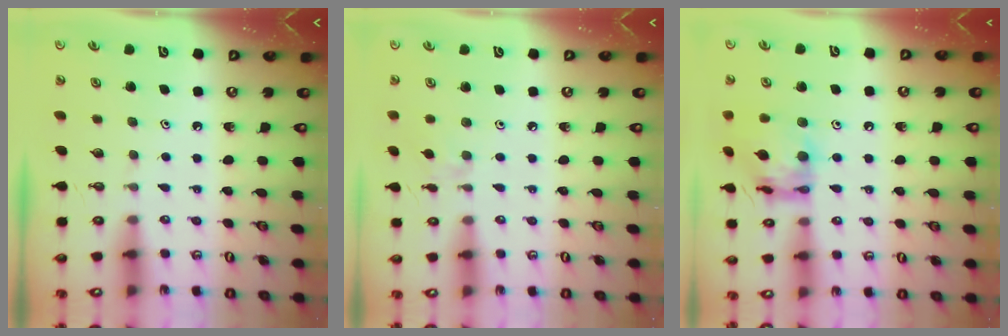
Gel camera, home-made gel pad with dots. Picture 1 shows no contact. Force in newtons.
{"total": 2.1, "press": 2.1, "slide": 0.5}
{"total": 14.6, "press": 14.5, "slide": 1.2}